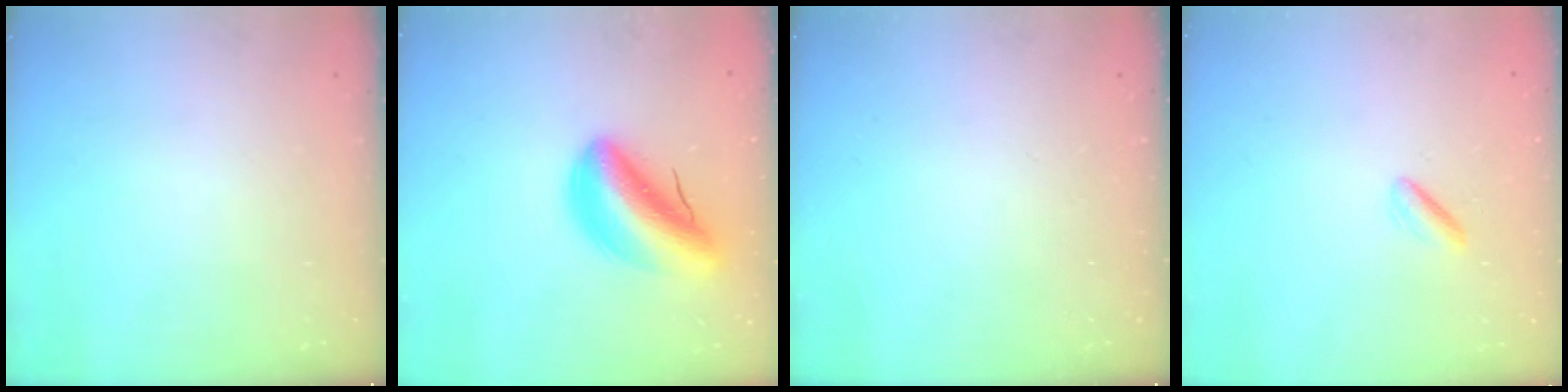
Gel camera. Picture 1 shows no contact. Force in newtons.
{"total": 12.0, "press": 11.5, "slide": 3.7}
{"total": 0.0}
{"total": 1.0, "press": 0.6, "slide": 0.8}